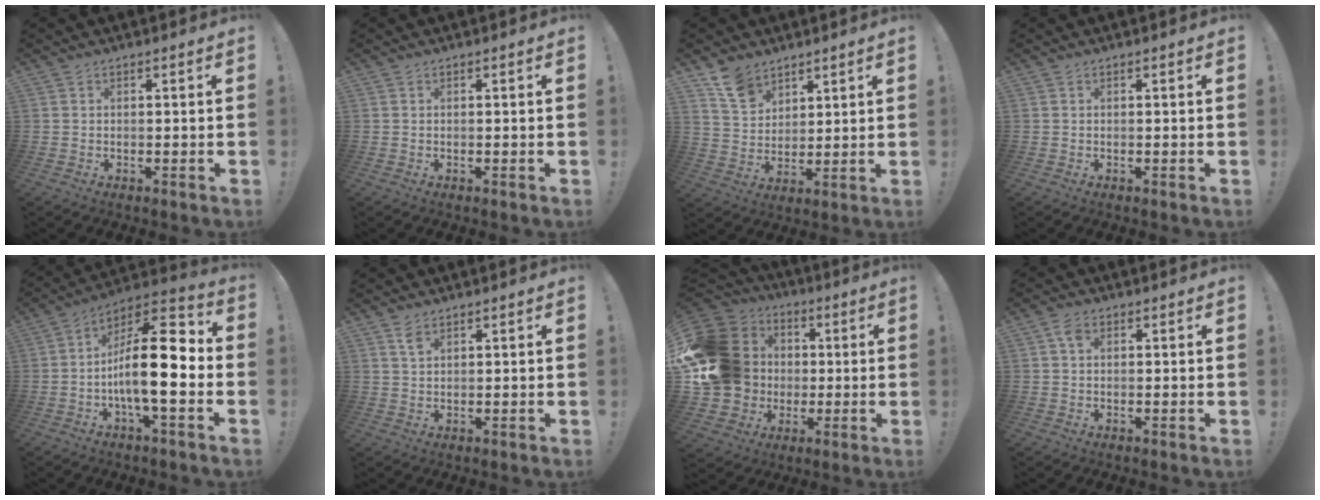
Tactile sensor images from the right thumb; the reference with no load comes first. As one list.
[{"total": 0.0}, {"total": 9.5, "force": [6.9, 5.7, 3.0], "torque": [-0.049, -0.044, 0.136]}, {"total": 0.0}, {"total": 19.9, "force": [-2.9, 6.9, 18.4], "torque": [-0.310, 0.017, -0.047]}, {"total": 2.8, "force": [1.7, 1.1, 1.9], "torque": [-0.025, -0.007, 0.028]}, {"total": 21.4, "force": [1.0, 18.6, 10.5], "torque": [-0.197, 0.007, 0.061]}, {"total": 3.0, "force": [1.1, 1.8, 2.2], "torque": [-0.037, 0.003, 0.019]}]